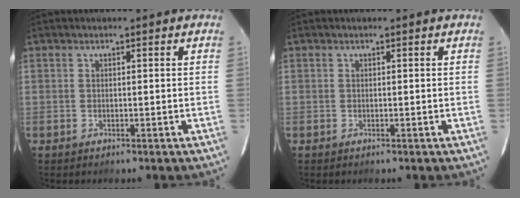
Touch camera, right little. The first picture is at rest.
{"total": 0.0}